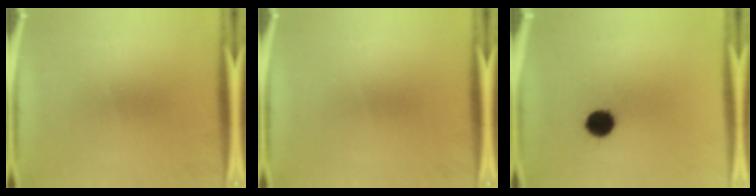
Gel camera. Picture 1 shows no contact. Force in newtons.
{"total": 0.0}
{"total": 5.9}